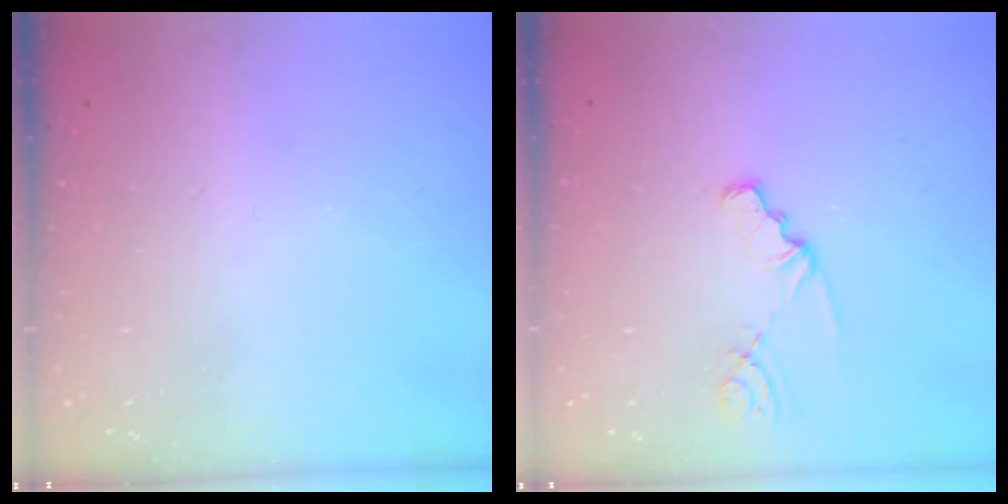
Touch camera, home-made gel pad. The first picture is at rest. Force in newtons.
{"total": 1.8, "press": 1.8, "slide": 0.3}